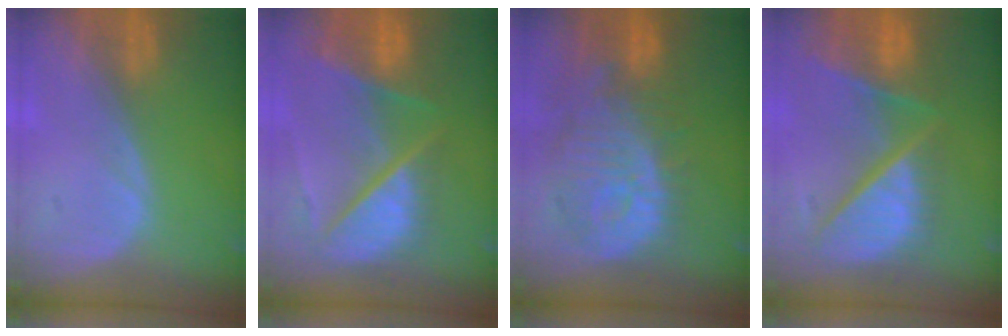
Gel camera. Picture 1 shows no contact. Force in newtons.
{"total": 10.6, "press": 8.9, "slide": 5.8}
{"total": 12.3, "press": 11.1, "slide": 5.2}
{"total": 12.1, "press": 10.0, "slide": 6.8}